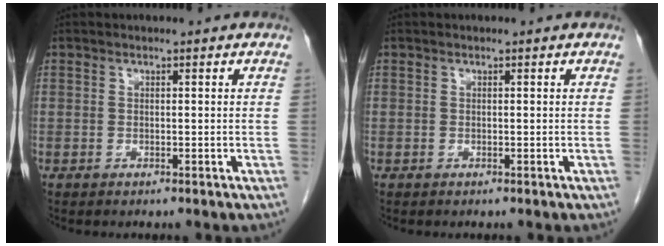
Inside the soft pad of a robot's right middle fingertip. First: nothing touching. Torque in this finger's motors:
{"motor_torque": [0.00, 0.00, 0.00, 0.00]}